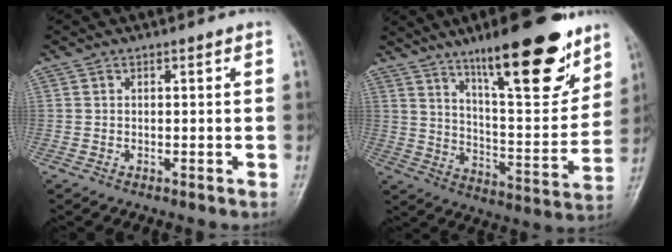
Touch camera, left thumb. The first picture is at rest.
{"total": 21.3, "force": [13.8, 5.5, 15.4], "torque": [-0.192, -0.073, 0.221]}